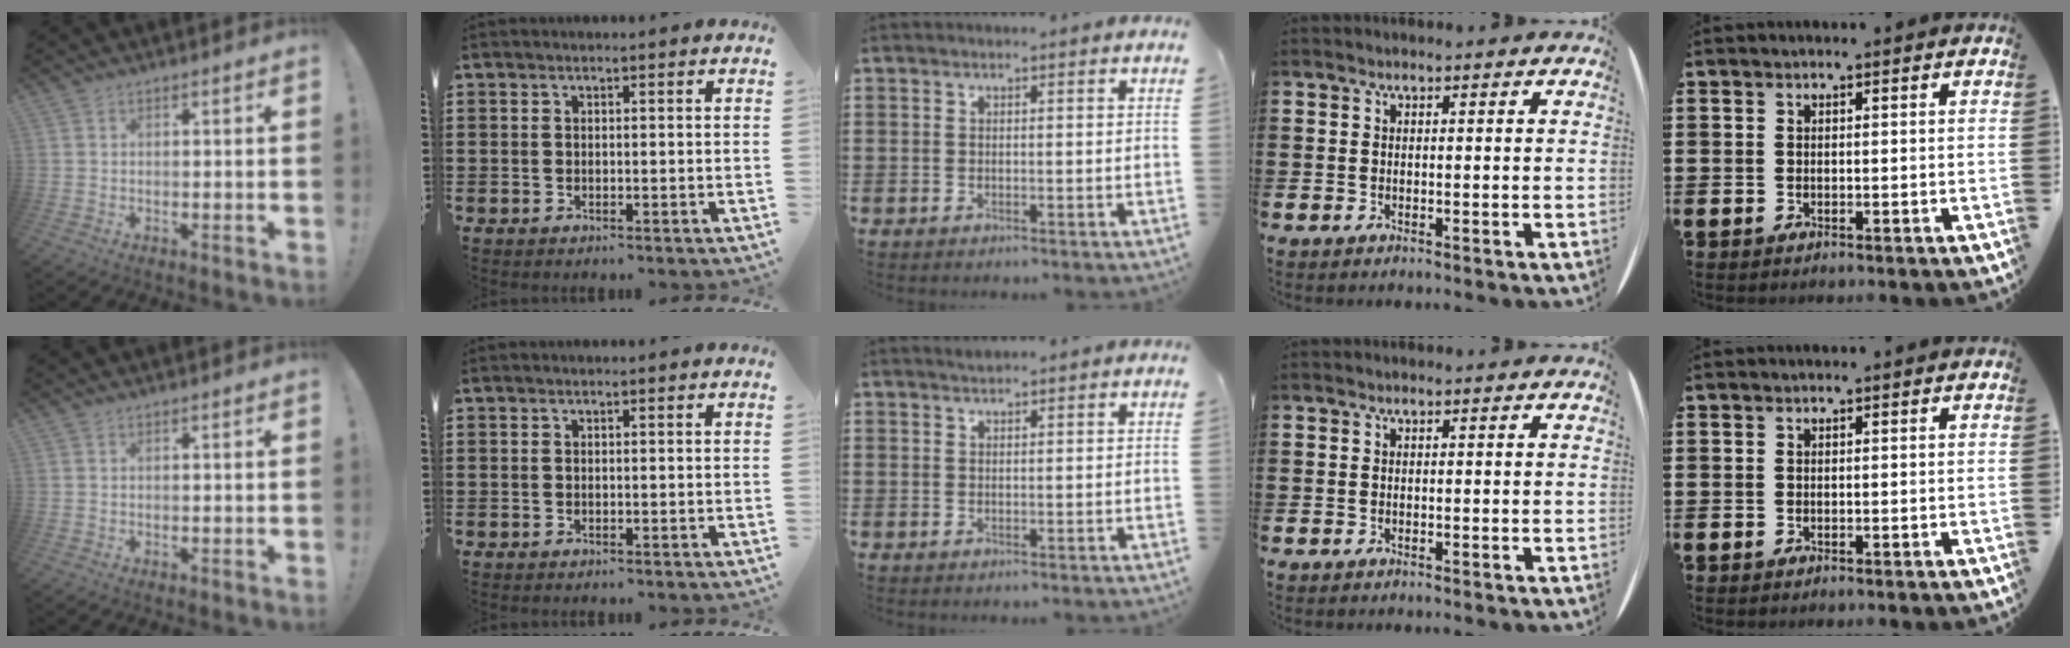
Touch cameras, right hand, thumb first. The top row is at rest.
{"middle": {"total": 0.7, "force": [0.6, 0.2, 0.0], "torque": [-0.001, -0.001, 0.013]}}